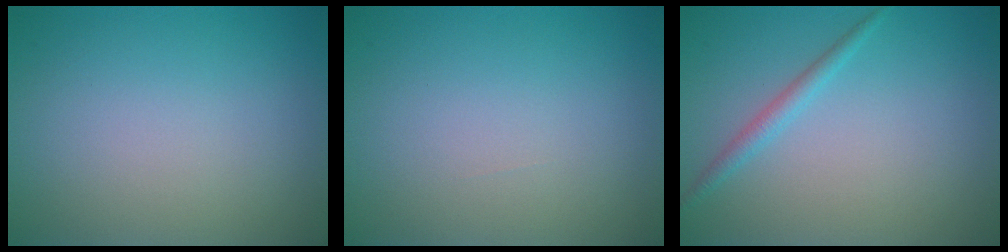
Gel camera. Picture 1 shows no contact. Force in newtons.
{"total": 0.0}
{"total": 1.4, "press": 1.4, "slide": 0.0}